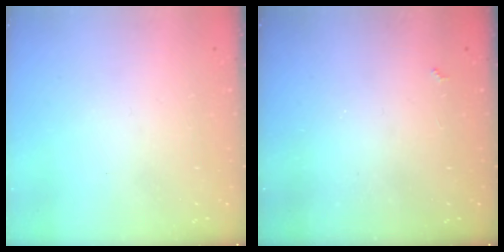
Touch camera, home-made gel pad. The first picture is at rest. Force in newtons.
{"total": 2.5, "press": 2.5, "slide": 0.4}